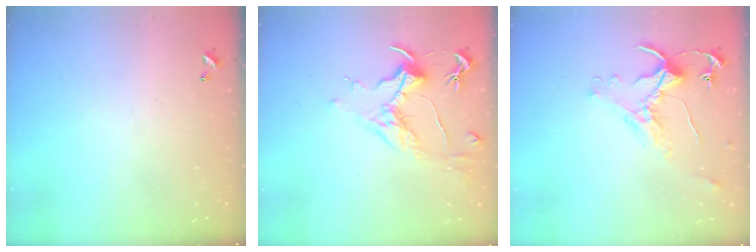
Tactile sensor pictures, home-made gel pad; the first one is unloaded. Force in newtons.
{"total": 1.7, "press": 1.5, "slide": 0.7}
{"total": 0.8, "press": 0.7, "slide": 0.3}